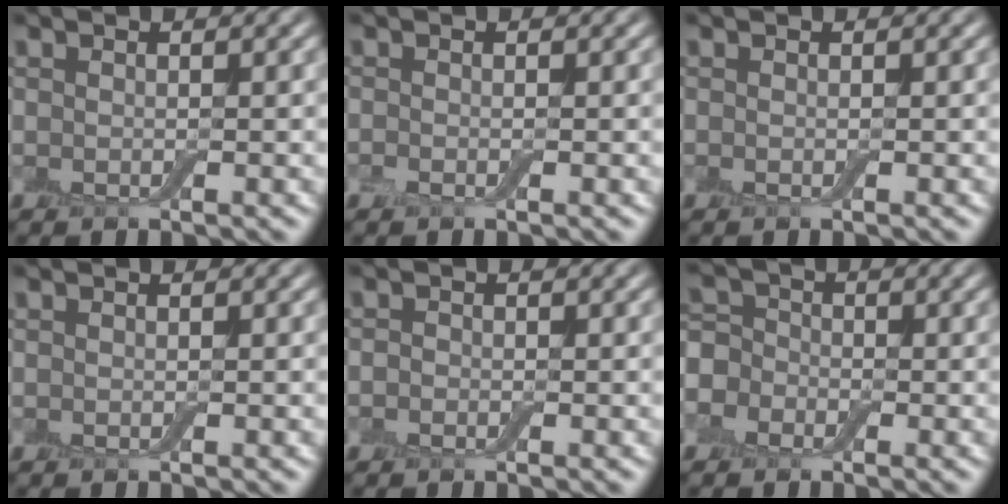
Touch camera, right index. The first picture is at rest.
{"total": 0.5, "force": [-0.4, 0.2, 0.3], "torque": [-0.009, -0.002, -0.008]}
{"total": 0.0}
{"total": 0.0}
{"total": 0.6, "force": [-0.3, 0.5, 0.1], "torque": [-0.001, -0.001, -0.007]}
{"total": 4.9, "force": [-2.2, 4.1, 1.6], "torque": [-0.019, 0.014, -0.064]}